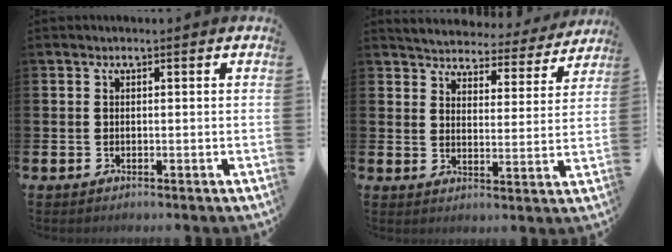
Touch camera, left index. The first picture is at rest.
{"total": 4.6, "force": [4.5, 0.9, 0.1], "torque": [-0.023, -0.038, 0.075]}